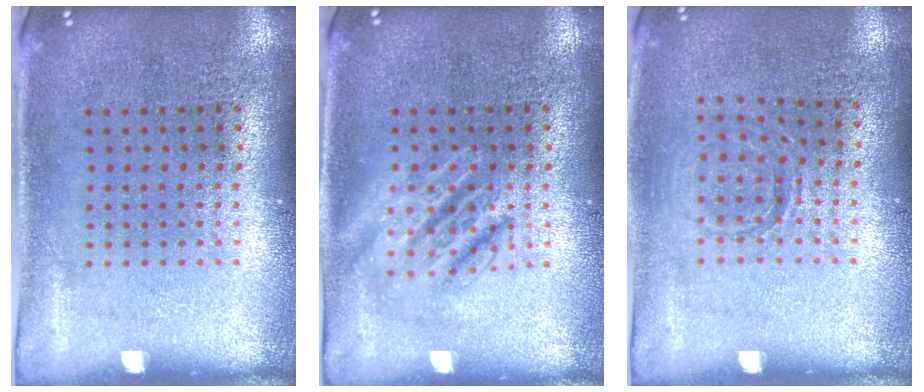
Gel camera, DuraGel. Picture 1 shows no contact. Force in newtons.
{"total": 2.8, "press": 2.8, "slide": 0.4}
{"total": 0.8, "press": 0.8, "slide": 0.2}